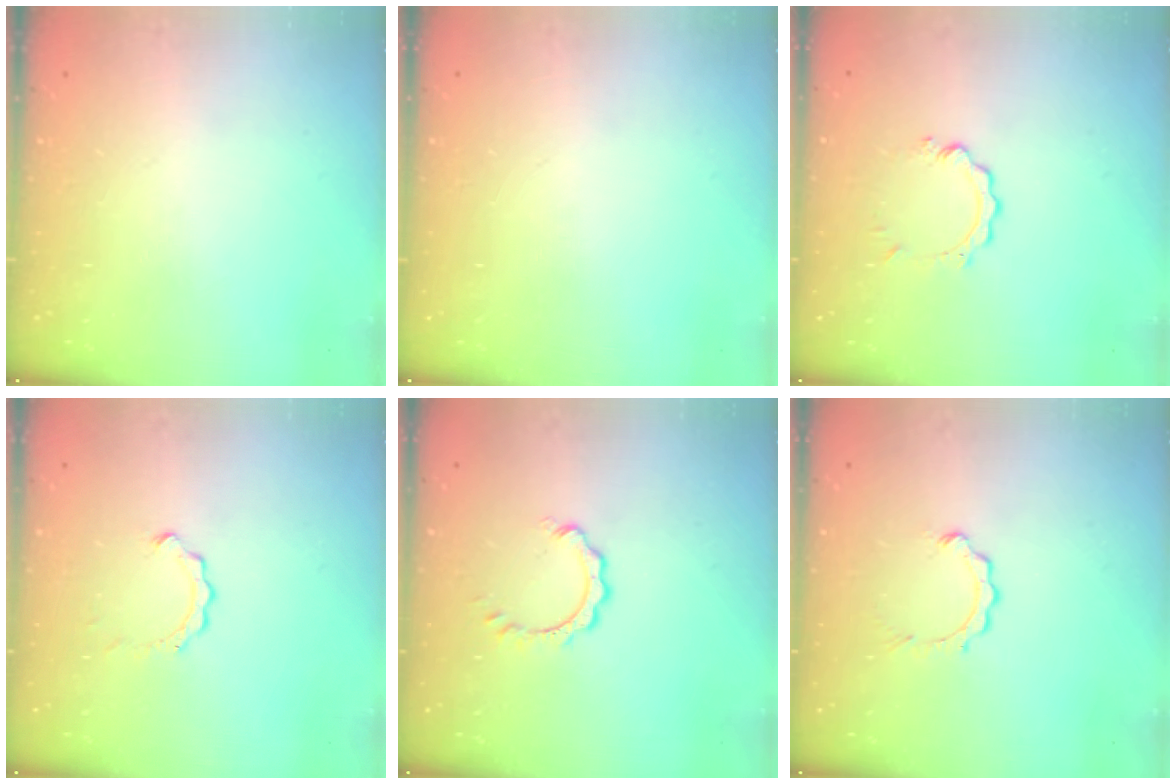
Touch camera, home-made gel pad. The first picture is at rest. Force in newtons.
{"total": 0.0}
{"total": 2.1, "press": 2.1, "slide": 0.2}
{"total": 2.6, "press": 2.6, "slide": 0.3}
{"total": 3.3, "press": 3.3, "slide": 0.5}
{"total": 2.9, "press": 2.9, "slide": 0.4}